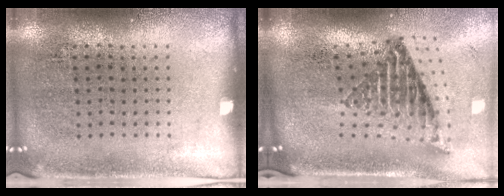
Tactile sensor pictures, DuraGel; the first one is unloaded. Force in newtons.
{"total": 2.5, "press": 1.6, "slide": 1.9}